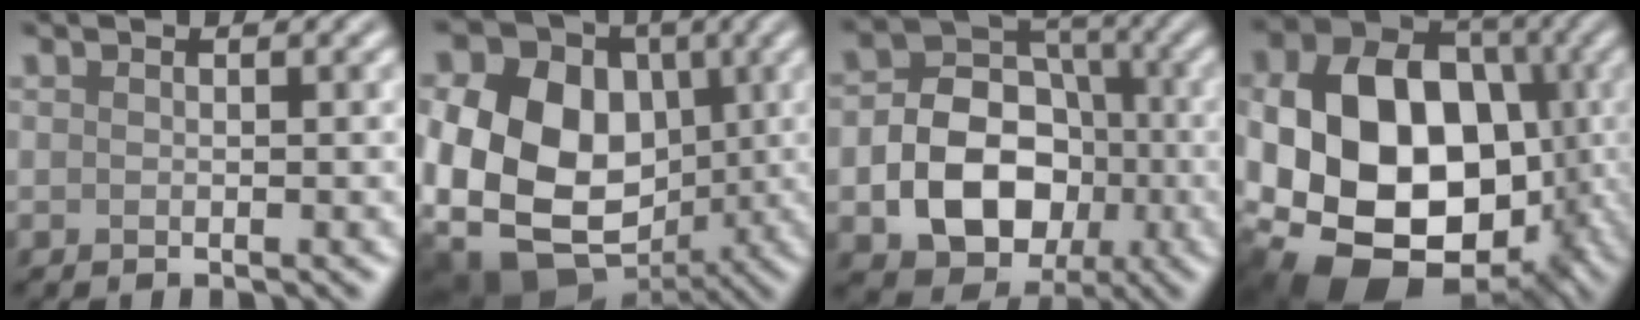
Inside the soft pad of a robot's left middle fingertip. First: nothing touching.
{"total": 17.3, "force": [-1.4, 13.9, 10.2], "torque": [-0.202, -0.002, -0.052]}
{"total": 9.4, "force": [-2.5, 7.1, 5.6], "torque": [-0.092, -0.009, -0.045]}
{"total": 16.5, "force": [-2.8, 11.9, 11.2], "torque": [-0.189, -0.006, -0.051]}